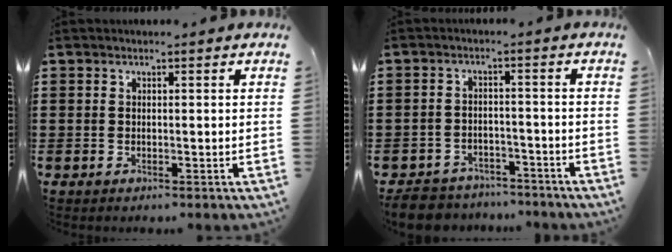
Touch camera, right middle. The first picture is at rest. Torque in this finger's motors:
{"motor_torque": [0.14, -0.09, 0.04, 0.05]}